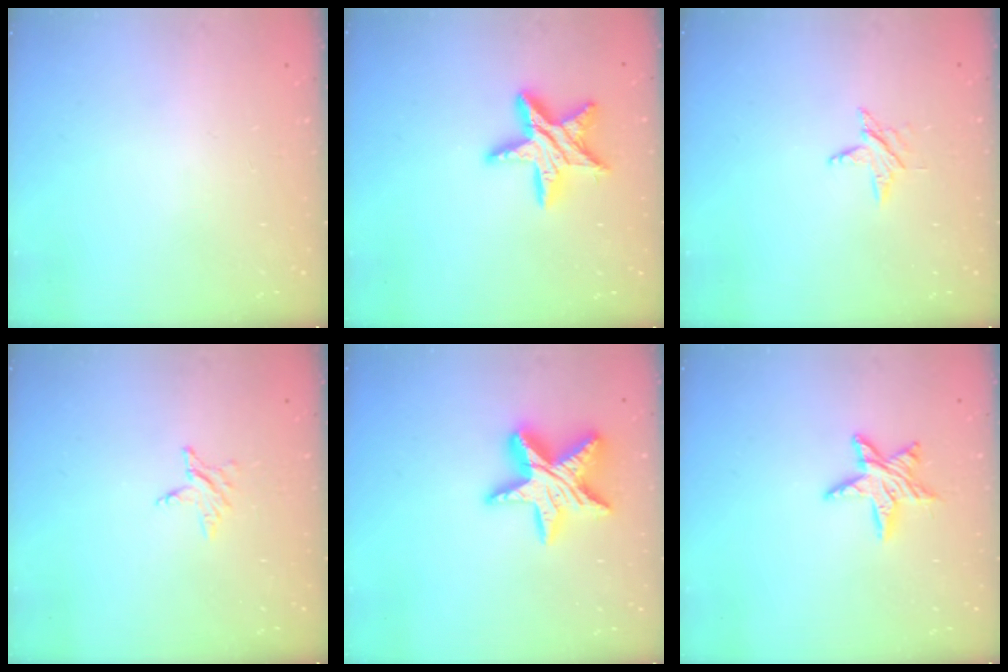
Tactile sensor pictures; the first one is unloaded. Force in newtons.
{"total": 14.8, "press": 14.7, "slide": 1.3}
{"total": 4.1, "press": 4.0, "slide": 0.5}
{"total": 2.8, "press": 2.8, "slide": 0.3}
{"total": 15.9, "press": 15.9, "slide": 1.2}
{"total": 9.1, "press": 9.1, "slide": 0.5}